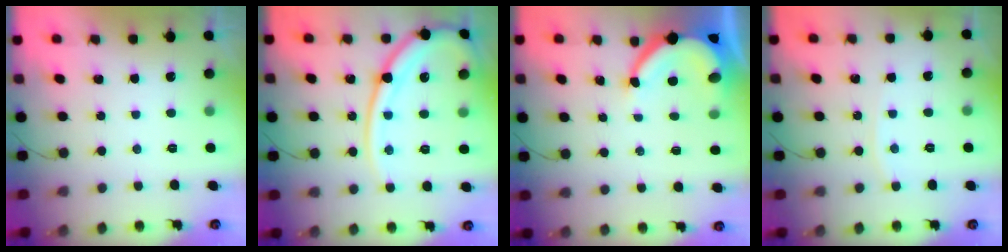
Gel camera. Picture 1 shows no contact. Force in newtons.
{"total": 16.0, "press": 15.9, "slide": 1.7}
{"total": 7.9, "press": 7.9, "slide": 1.0}
{"total": 2.3, "press": 2.3, "slide": 0.3}